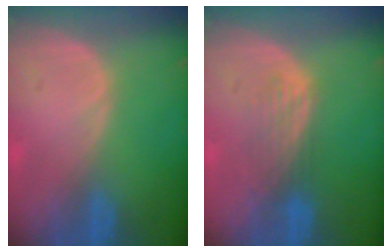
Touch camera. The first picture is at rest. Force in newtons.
{"total": 3.8, "press": 3.2, "slide": 1.9}